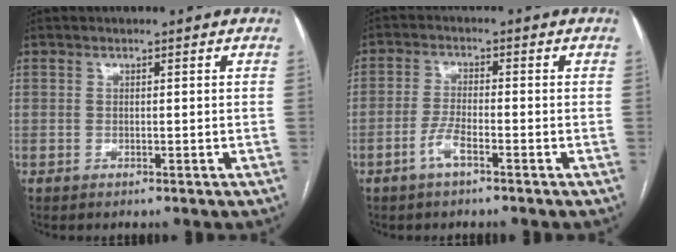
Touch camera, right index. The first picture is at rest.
{"total": 3.6, "force": [-2.1, 0.6, 2.9], "torque": [-0.061, 0.001, -0.043]}